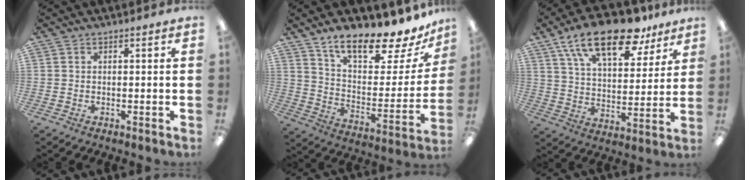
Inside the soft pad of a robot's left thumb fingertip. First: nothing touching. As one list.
[{"total": 16.1, "force": [13.1, 4.9, 7.9], "torque": [-0.123, -0.098, 0.225]}, {"total": 19.7, "force": [13.2, 8.5, 12.0], "torque": [-0.197, -0.061, 0.224]}]